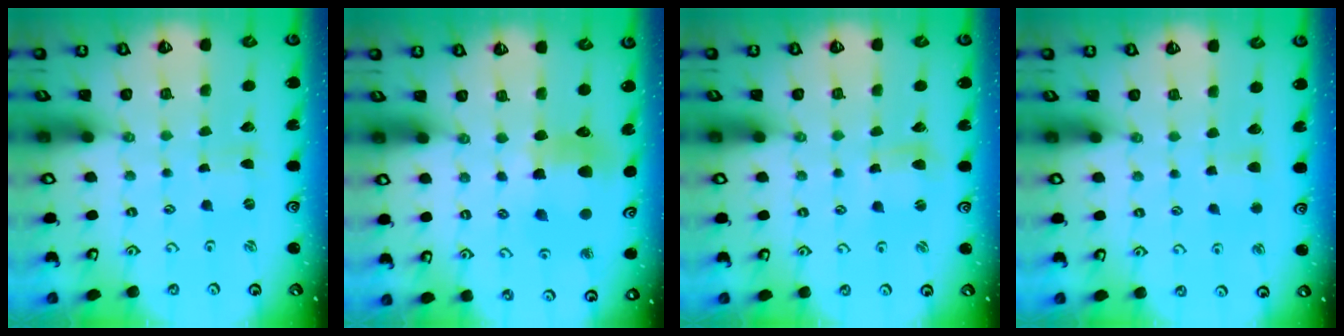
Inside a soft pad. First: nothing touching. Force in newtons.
{"total": 10.2, "press": 10.2, "slide": 1.1}
{"total": 3.2, "press": 3.2, "slide": 0.3}
{"total": 3.1, "press": 3.1, "slide": 0.4}